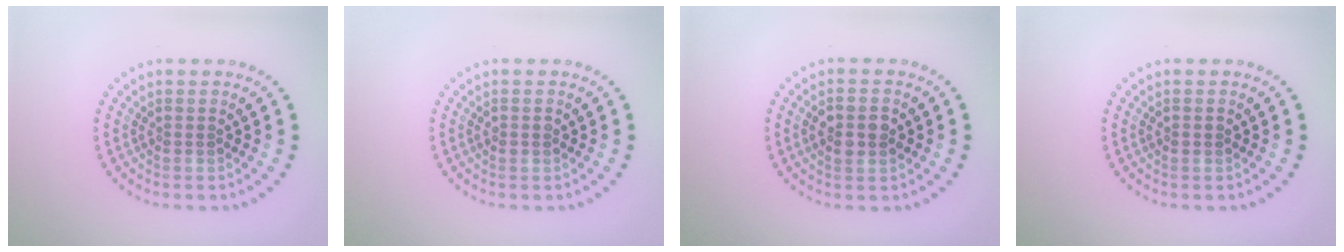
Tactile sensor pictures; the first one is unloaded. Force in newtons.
{"total": 0.8, "press": 0.7, "slide": 0.1}
{"total": 2.5, "press": 2.5, "slide": 0.2}
{"total": 0.7, "press": 0.7, "slide": 0.1}